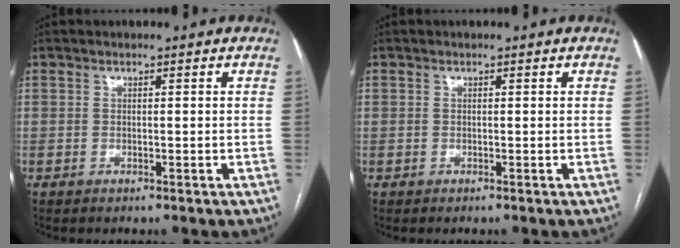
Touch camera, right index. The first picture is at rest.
{"total": 0.0}